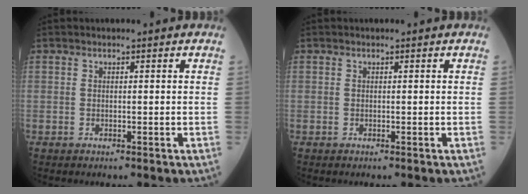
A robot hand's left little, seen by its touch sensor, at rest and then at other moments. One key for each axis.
{"total": 0.0}